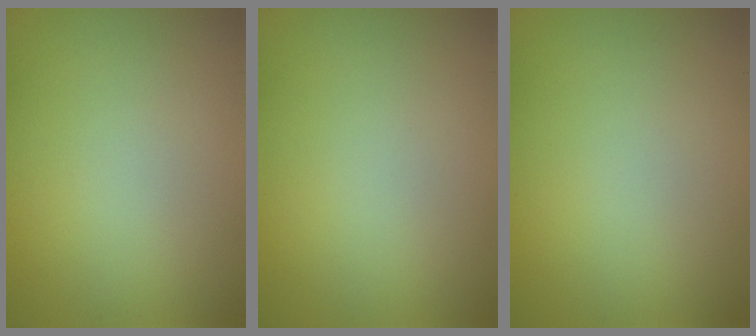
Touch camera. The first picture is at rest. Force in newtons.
{"total": 0.0}
{"total": 0.0}